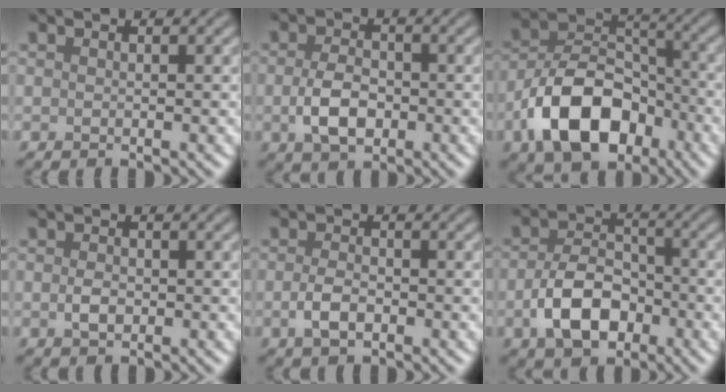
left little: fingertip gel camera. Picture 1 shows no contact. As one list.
[{"total": 3.9, "force": [-0.9, 2.5, 2.9], "torque": [-0.062, -0.004, -0.020]}, {"total": 9.8, "force": [-4.7, 5.9, 6.3], "torque": [-0.114, 0.006, -0.093]}, {"total": 1.6, "force": [-0.3, 1.1, 1.2], "torque": [-0.025, -0.002, -0.008]}, {"total": 2.3, "force": [-0.9, 1.3, 1.7], "torque": [-0.035, -0.001, -0.019]}, {"total": 6.2, "force": [-2.3, 3.9, 4.1], "torque": [-0.081, -0.003, -0.043]}]